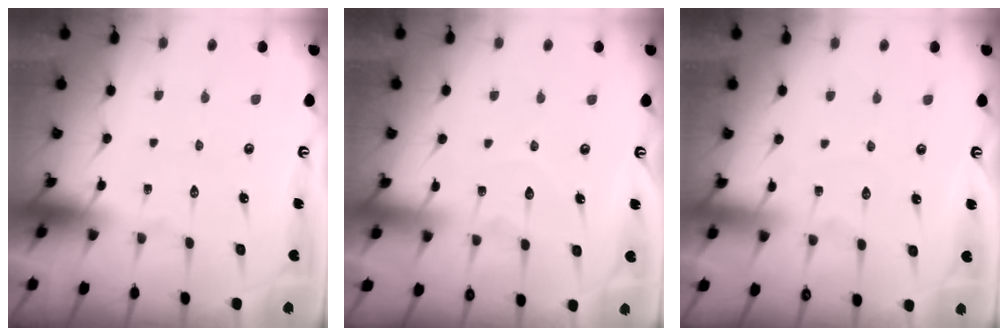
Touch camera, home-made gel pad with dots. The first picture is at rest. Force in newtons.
{"total": 6.5, "press": 6.5, "slide": 0.7}
{"total": 4.2, "press": 4.2, "slide": 0.3}